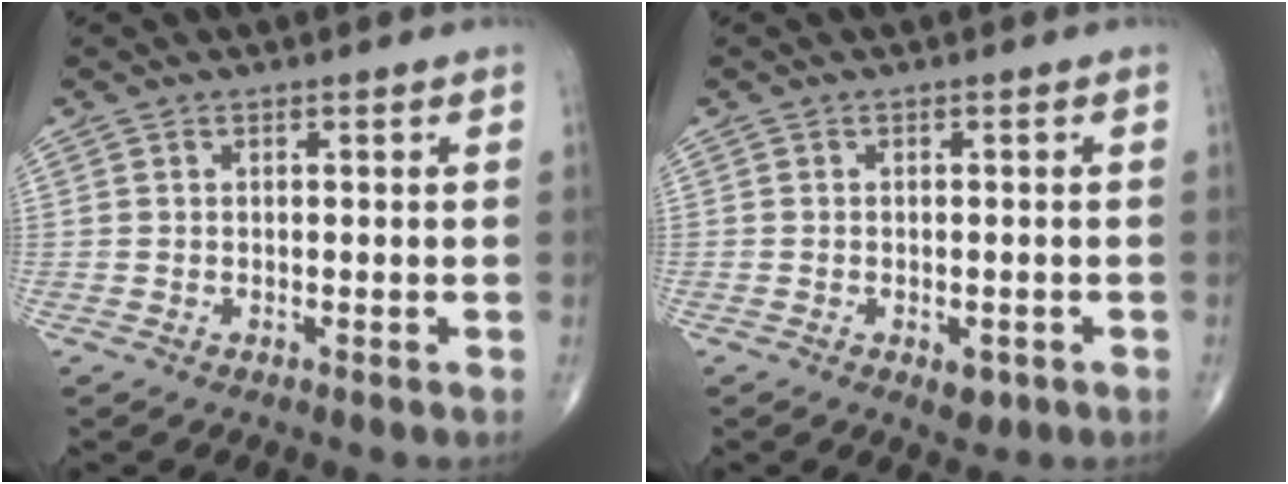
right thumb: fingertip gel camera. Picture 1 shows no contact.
{"total": 2.5, "force": [-1.0, 1.5, 1.8], "torque": [-0.012, 0.002, -0.006]}